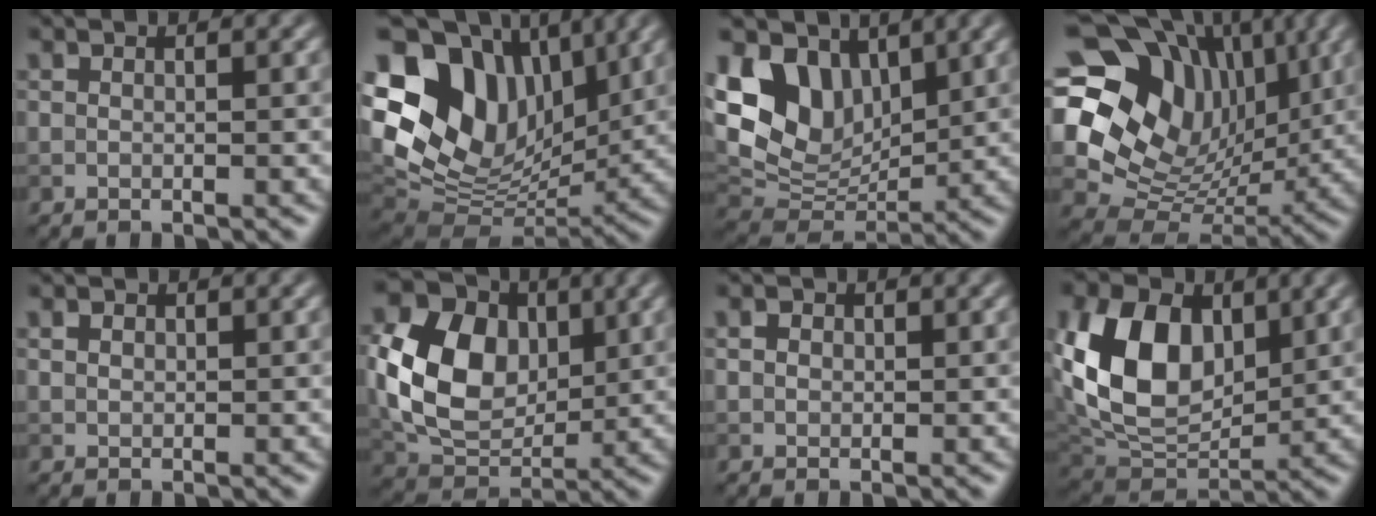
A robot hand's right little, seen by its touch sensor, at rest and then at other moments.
{"total": 16.0, "force": [5.5, 11.3, 10.0], "torque": [-0.188, 0.024, 0.111]}
{"total": 9.0, "force": [4.1, 6.1, 5.2], "torque": [-0.114, -0.010, 0.076]}
{"total": 15.0, "force": [4.9, 11.4, 8.5], "torque": [-0.169, 0.013, 0.095]}
{"total": 0.9, "force": [0.3, 0.7, 0.4], "torque": [-0.009, 0.001, 0.006]}
{"total": 10.4, "force": [1.1, 7.7, 6.9], "torque": [-0.158, -0.004, 0.021]}
{"total": 1.3, "force": [0.4, 1.1, 0.6], "torque": [-0.012, 0.002, 0.000]}
{"total": 10.7, "force": [2.5, 7.3, 7.3], "torque": [-0.162, -0.006, 0.046]}